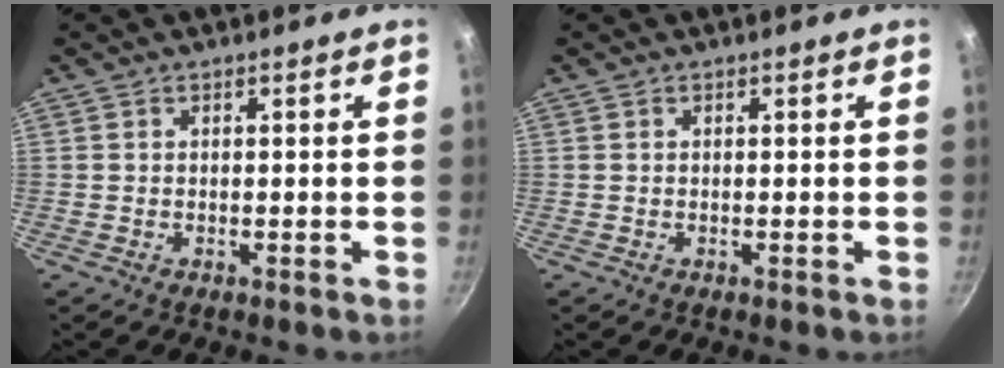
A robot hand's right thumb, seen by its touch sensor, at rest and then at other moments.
{"total": 0.0}